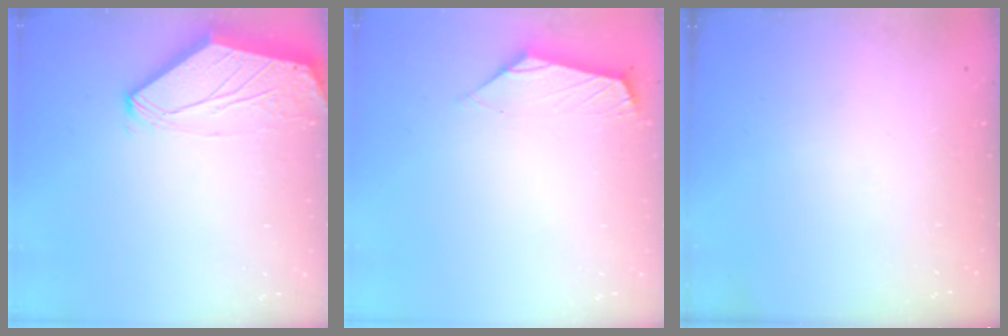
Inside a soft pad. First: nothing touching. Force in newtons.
{"total": 1.5, "press": 1.5, "slide": 0.3}
{"total": 0.0}